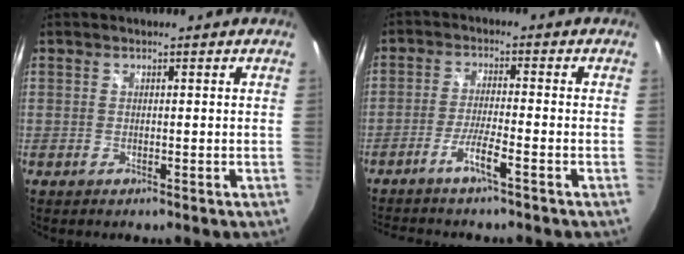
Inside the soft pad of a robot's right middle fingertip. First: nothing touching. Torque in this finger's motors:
{"motor_torque": [1.08, -1.06, 0.10, 0.06]}